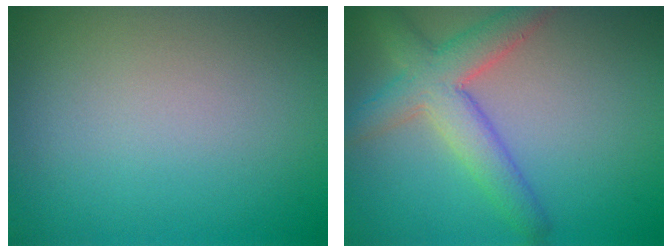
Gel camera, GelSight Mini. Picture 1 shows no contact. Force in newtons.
{"total": 5.1, "press": 5.1, "slide": 0.2}